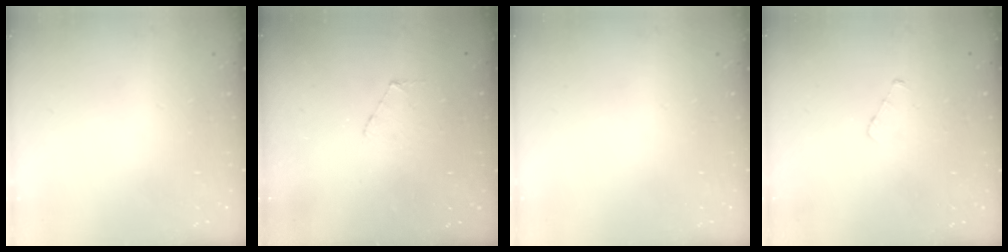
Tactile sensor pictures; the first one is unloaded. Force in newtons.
{"total": 5.0, "press": 5.0, "slide": 0.5}
{"total": 0.0}
{"total": 2.5, "press": 2.5, "slide": 0.2}